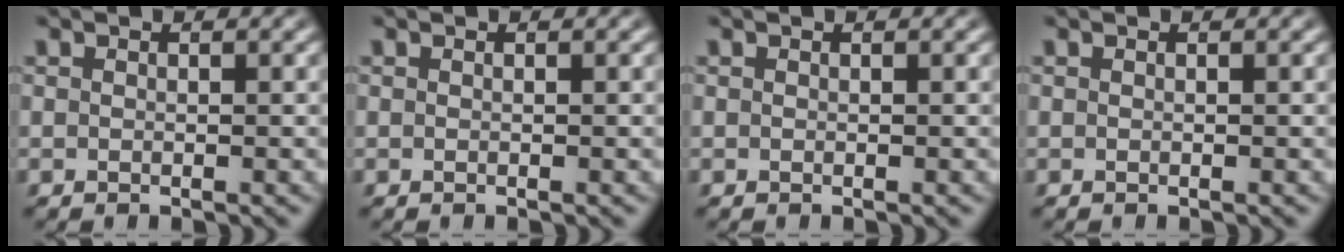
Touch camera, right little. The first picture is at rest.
{"total": 0.0}
{"total": 0.0}
{"total": 0.0}